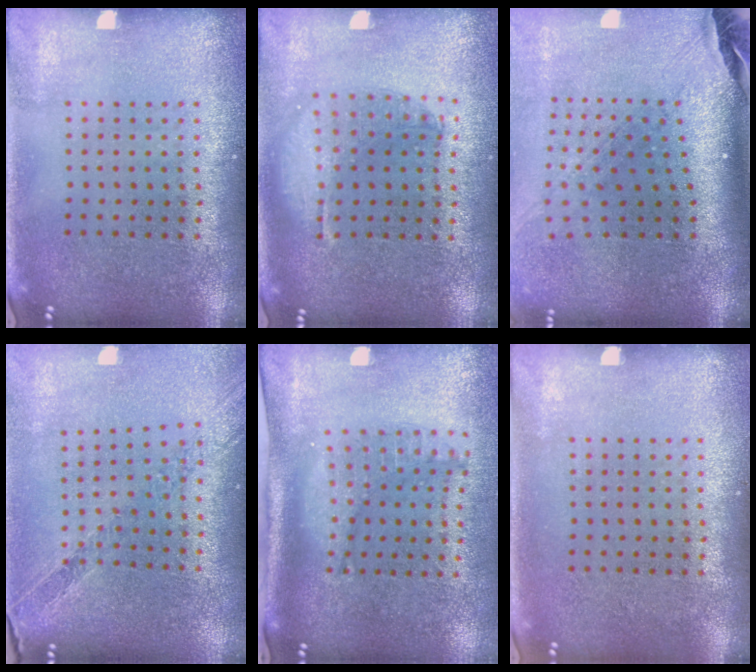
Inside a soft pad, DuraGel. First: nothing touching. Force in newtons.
{"total": 1.3, "press": 1.3, "slide": 0.4}
{"total": 2.5, "press": 1.7, "slide": 1.8}
{"total": 0.9, "press": 0.9, "slide": 0.3}
{"total": 1.4, "press": 1.3, "slide": 0.6}
{"total": 0.0}